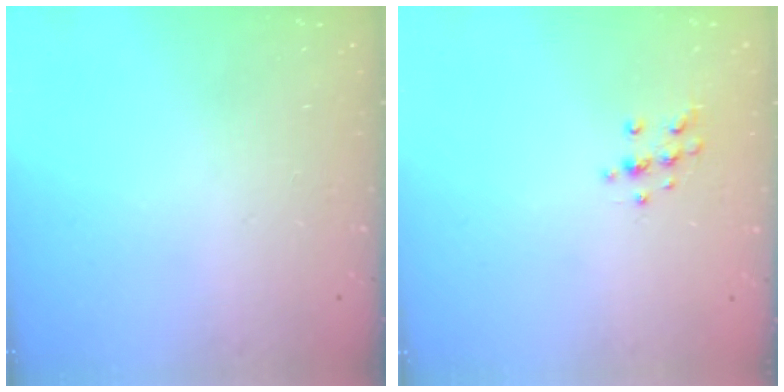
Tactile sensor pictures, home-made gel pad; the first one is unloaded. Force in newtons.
{"total": 9.0, "press": 8.9, "slide": 0.8}